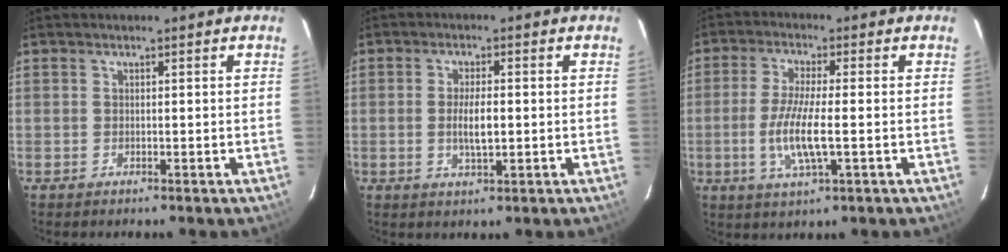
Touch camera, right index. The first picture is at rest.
{"total": 4.5, "force": [-0.4, 1.3, 4.3], "torque": [-0.081, -0.003, -0.005]}
{"total": 8.7, "force": [-1.7, 1.4, 8.4], "torque": [-0.171, -0.009, -0.035]}